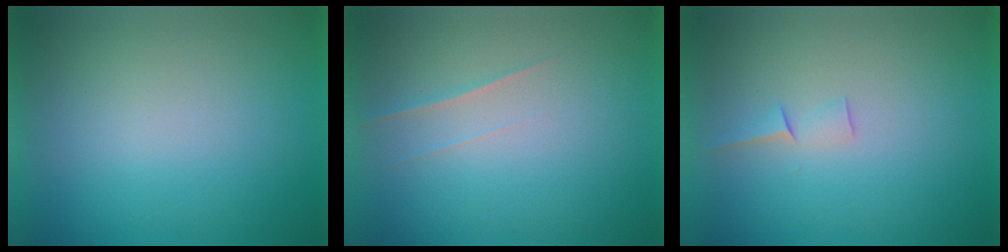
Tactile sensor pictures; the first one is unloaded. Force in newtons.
{"total": 1.7}
{"total": 1.5}